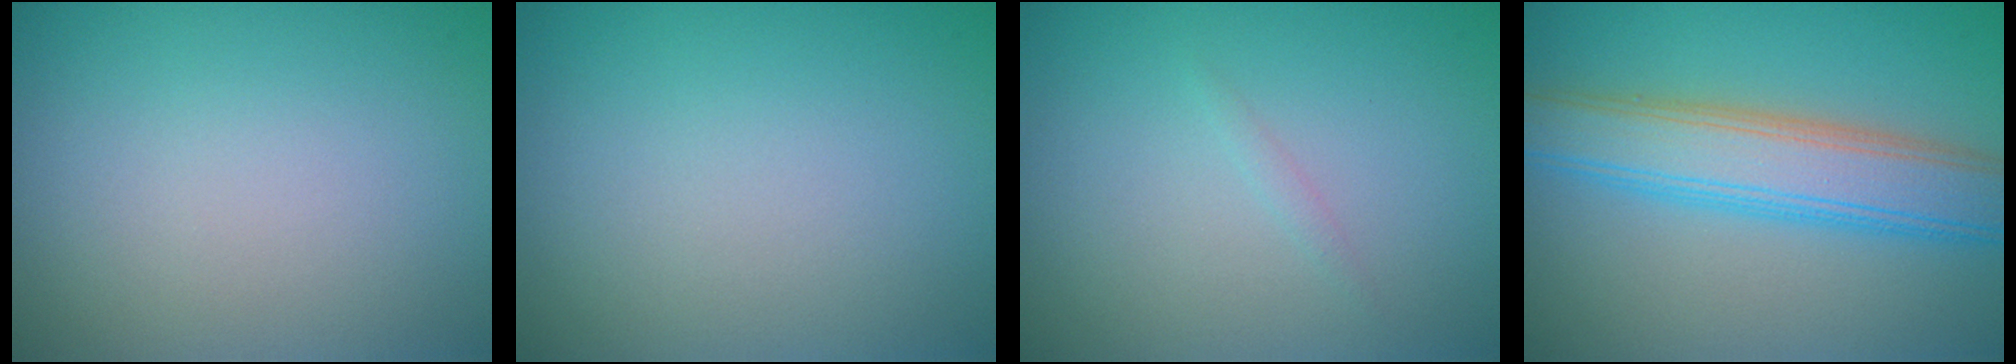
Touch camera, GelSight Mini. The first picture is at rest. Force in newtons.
{"total": 0.0}
{"total": 0.5, "press": 0.5, "slide": 0.0}
{"total": 6.6, "press": 6.6, "slide": 0.1}